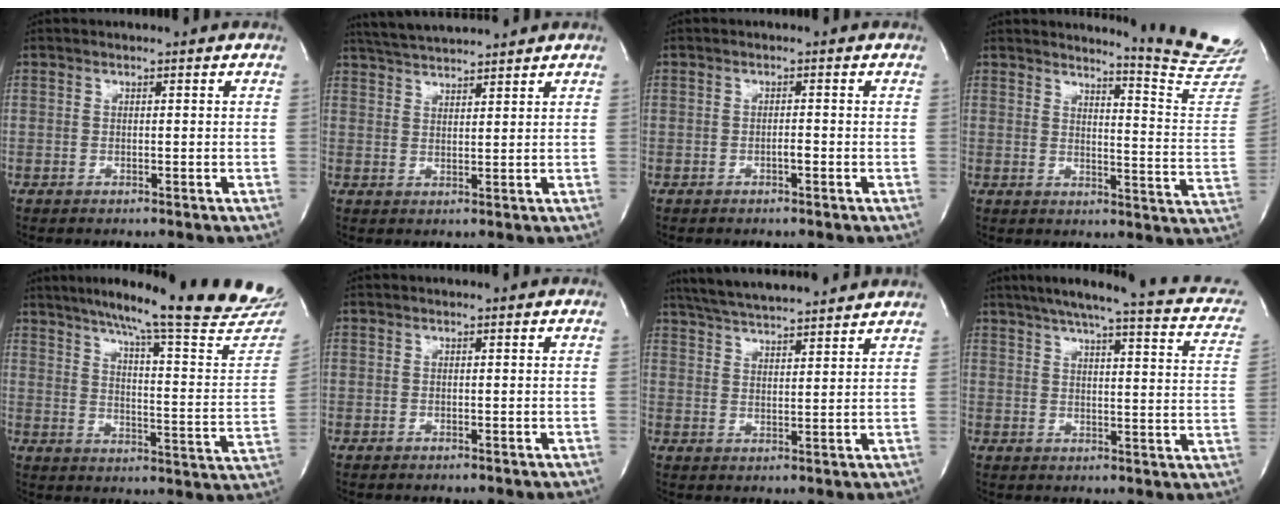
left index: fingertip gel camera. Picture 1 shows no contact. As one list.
[{"total": 7.3, "force": [6.9, 0.0, 2.4], "torque": [-0.052, 0.023, 0.117]}, {"total": 1.1, "force": [-0.8, 0.1, 0.7], "torque": [-0.010, -0.002, -0.015]}, {"total": 13.0, "force": [12.6, -2.3, 1.6], "torque": [-0.023, -0.138, 0.134]}, {"total": 27.3, "force": [23.5, 0.9, 13.8], "torque": [-0.204, -0.083, 0.290]}, {"total": 0.0}, {"total": 14.5, "force": [13.1, 1.2, 6.1], "torque": [-0.113, 0.025, 0.196]}, {"total": 21.4, "force": [16.8, 3.2, 12.8], "torque": [-0.182, 0.004, 0.190]}]